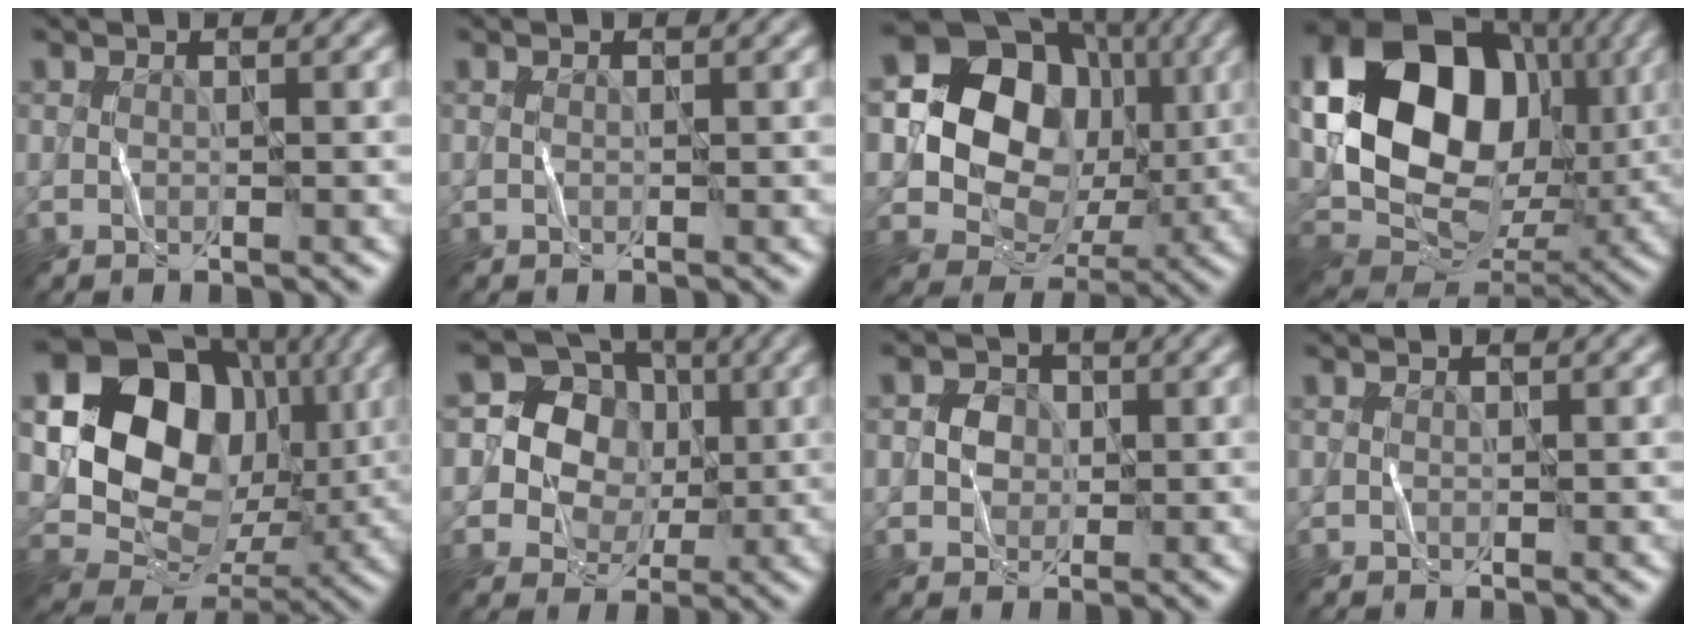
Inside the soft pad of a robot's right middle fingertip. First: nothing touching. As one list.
[{"total": 0.0}, {"total": 11.0, "force": [0.9, 9.3, 5.9], "torque": [-0.097, -0.005, 0.006]}, {"total": 17.2, "force": [3.4, 13.1, 10.5], "torque": [-0.194, 0.018, 0.065]}, {"total": 15.7, "force": [3.3, 12.7, 8.5], "torque": [-0.159, 0.021, 0.068]}, {"total": 6.8, "force": [0.6, 6.3, 2.4], "torque": [-0.022, 0.024, -0.012]}, {"total": 1.9, "force": [0.1, 1.8, 0.6], "torque": [-0.013, 0.002, -0.002]}, {"total": 0.0}]